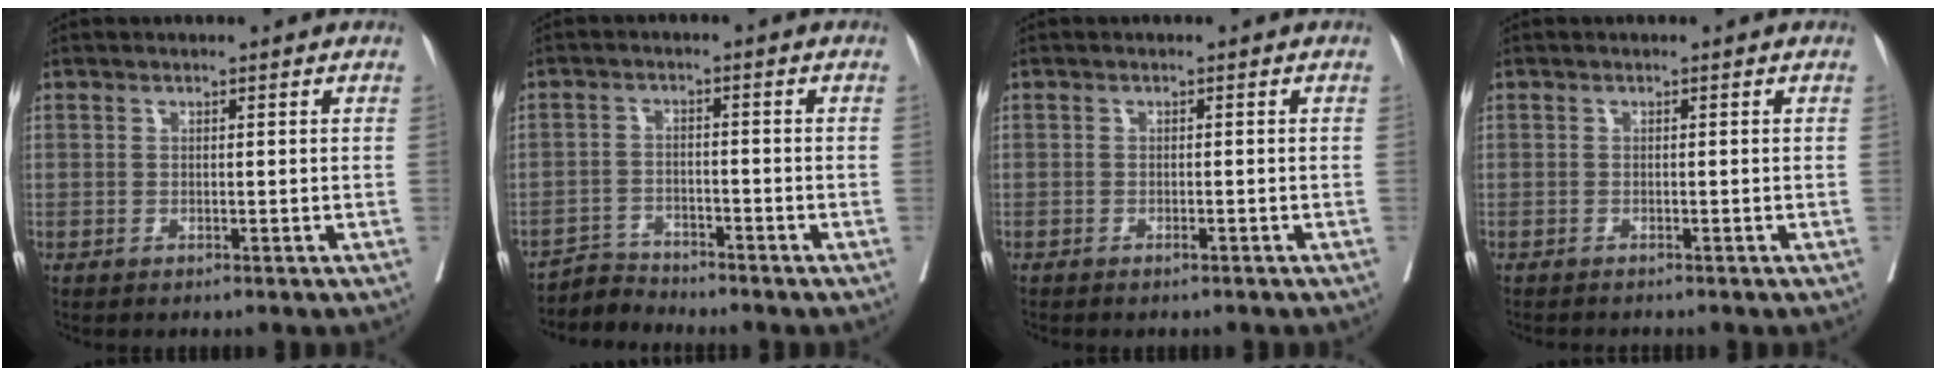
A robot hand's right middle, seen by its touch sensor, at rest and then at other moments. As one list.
[{"total": 3.5, "force": [-3.2, 0.2, -1.4], "torque": [0.032, -0.004, -0.058]}, {"total": 0.6, "force": [-0.6, 0.0, 0.3], "torque": [-0.016, -0.002, -0.010]}, {"total": 1.7, "force": [-1.6, 0.0, 0.5], "torque": [-0.011, -0.004, -0.022]}]